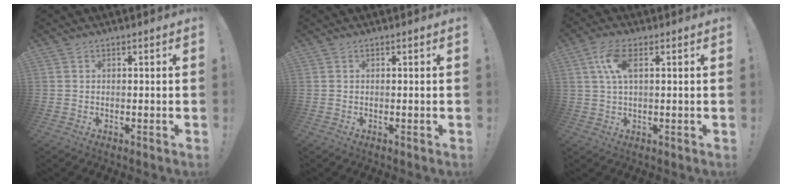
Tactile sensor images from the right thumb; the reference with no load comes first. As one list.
[{"total": 0.0}, {"total": 7.4, "force": [2.0, 3.1, 6.4], "torque": [-0.120, 0.001, 0.035]}]